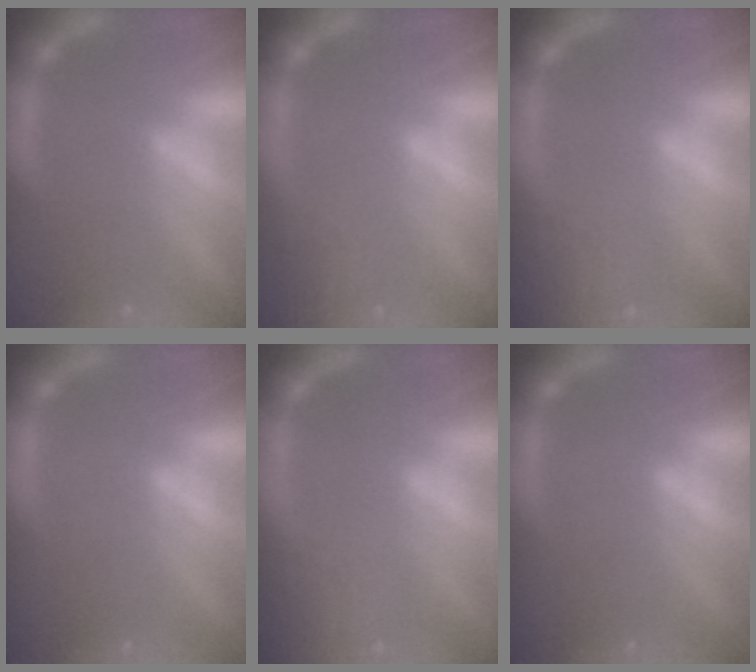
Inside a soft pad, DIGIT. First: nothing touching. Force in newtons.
{"total": 2.9}
{"total": 7.4}
{"total": 0.0}
{"total": 7.4}
{"total": 0.0}